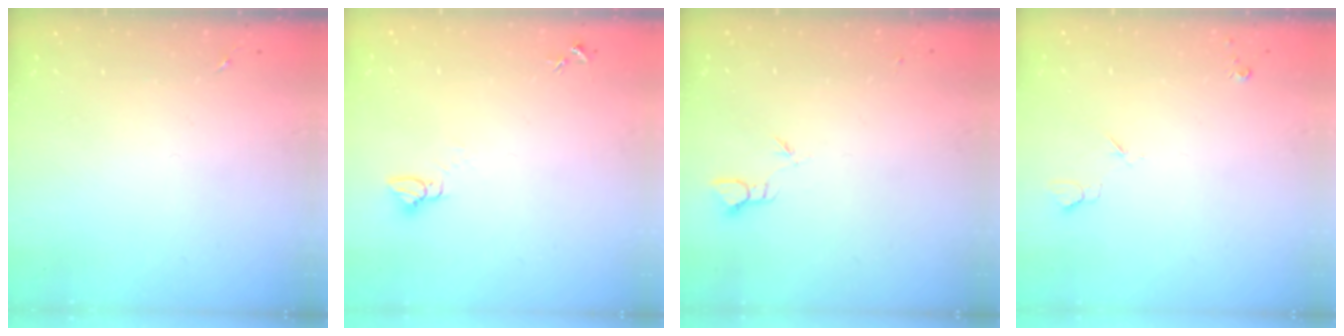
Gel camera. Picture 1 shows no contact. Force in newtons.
{"total": 2.8, "press": 2.8, "slide": 0.1}
{"total": 2.0, "press": 2.0, "slide": 0.1}
{"total": 3.6, "press": 3.5, "slide": 0.8}